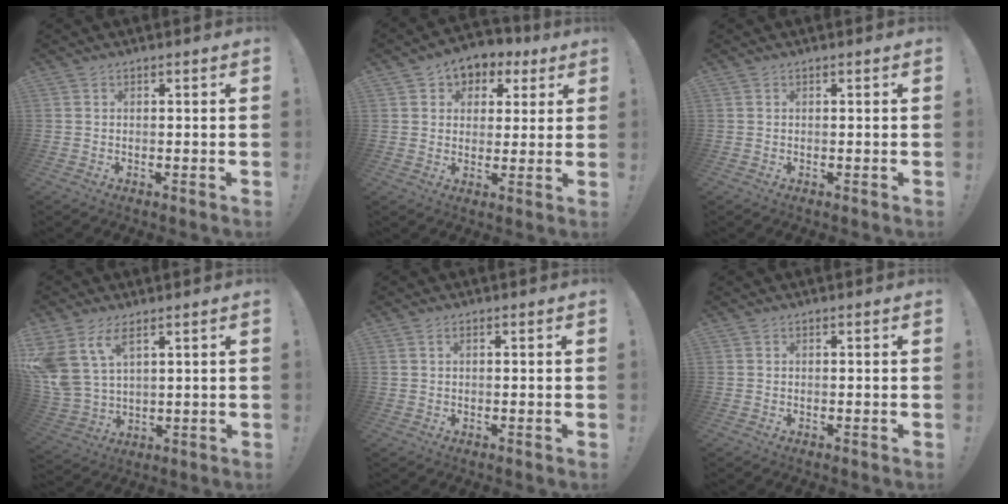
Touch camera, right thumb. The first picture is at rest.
{"total": 6.0, "force": [1.8, 5.5, 1.7], "torque": [-0.015, -0.010, 0.038]}
{"total": 0.0}
{"total": 10.4, "force": [6.0, 5.4, 6.5], "torque": [-0.152, -0.031, 0.120]}
{"total": 1.1, "force": [0.5, 0.5, 0.8], "torque": [-0.019, 0.002, 0.011]}
{"total": 0.0}